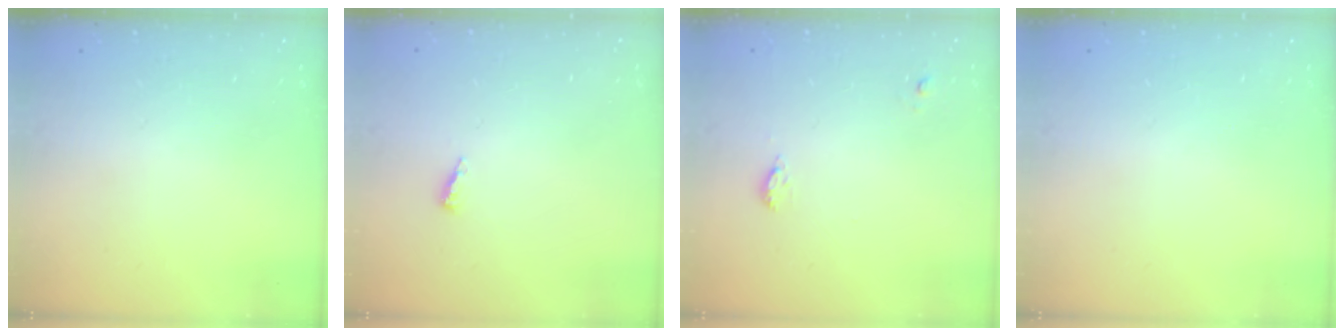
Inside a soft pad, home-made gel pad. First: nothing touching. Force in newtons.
{"total": 2.5, "press": 2.5, "slide": 0.2}
{"total": 5.3, "press": 5.0, "slide": 1.7}
{"total": 0.0}